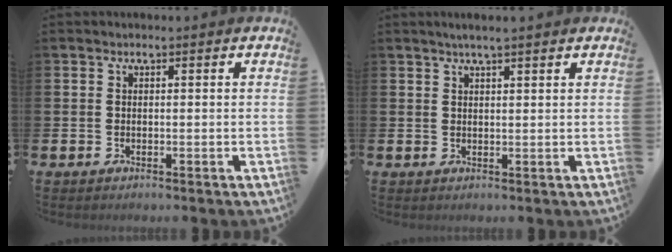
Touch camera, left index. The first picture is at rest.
{"total": 2.4, "force": [2.1, 0.1, 1.3], "torque": [-0.025, 0.001, 0.036]}